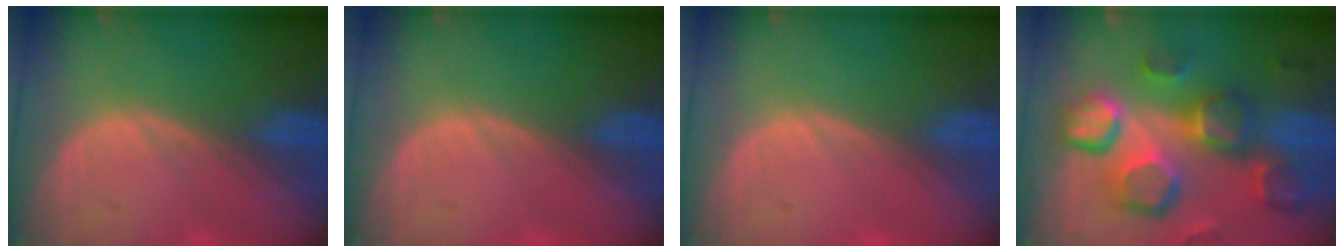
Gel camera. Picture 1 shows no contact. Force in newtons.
{"total": 0.0}
{"total": 0.0}
{"total": 13.2, "press": 11.5, "slide": 6.5}